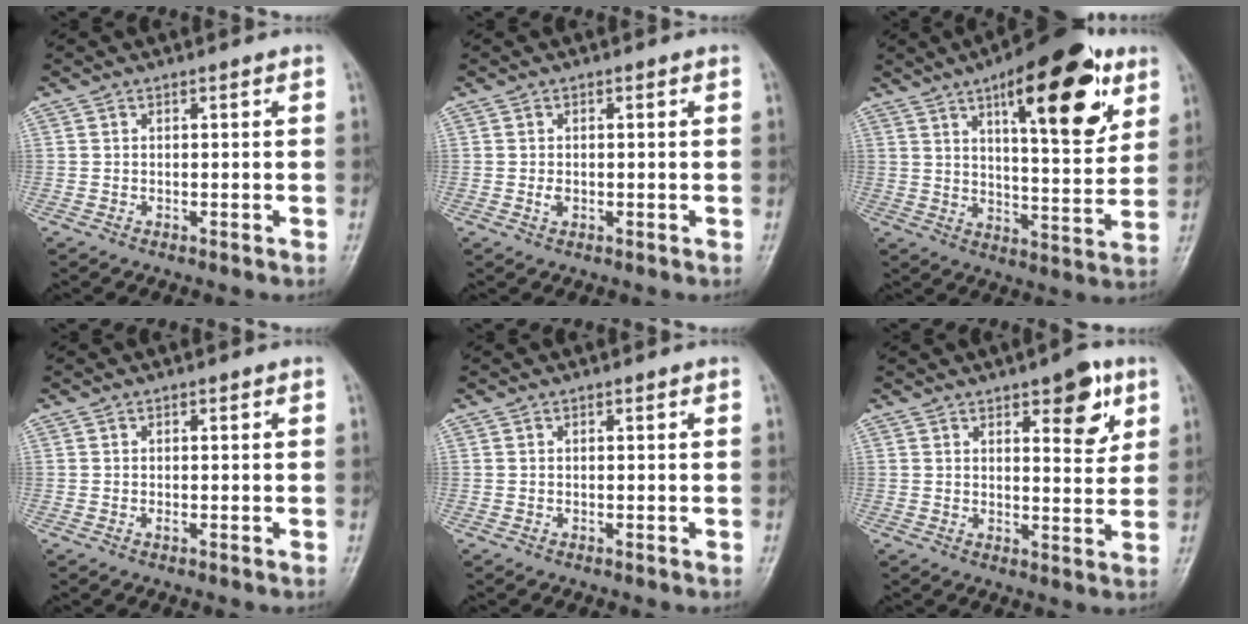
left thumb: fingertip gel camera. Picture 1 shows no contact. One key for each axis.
{"total": 1.4, "fx": -0.2, "fy": 0.9, "fz": 1.0, "tx": -0.017, "ty": -0.002, "tz": -0.005}
{"total": 20.7, "fx": 10.1, "fy": 7.2, "fz": 16.6, "tx": -0.201, "ty": -0.035, "tz": 0.146}
{"total": 0.6, "fx": 0.0, "fy": 0.3, "fz": 0.5, "tx": -0.009, "ty": -0.001, "tz": 0.001}
{"total": 0.0}
{"total": 8.3, "fx": 4.2, "fy": 3.3, "fz": 6.3, "tx": -0.059, "ty": -0.021, "tz": 0.053}